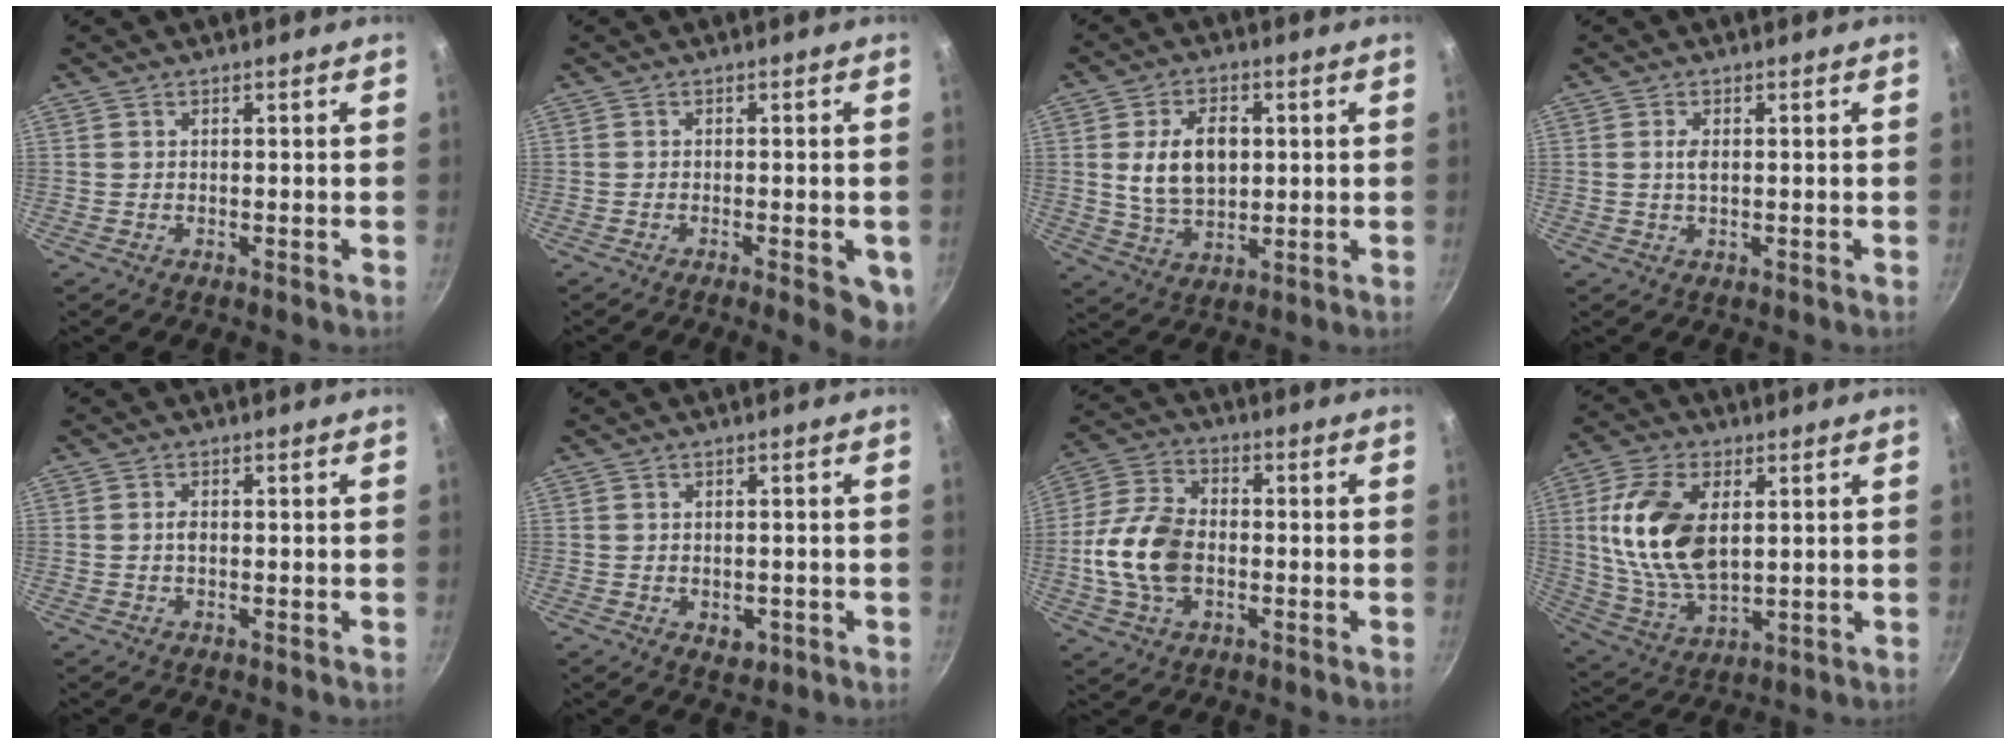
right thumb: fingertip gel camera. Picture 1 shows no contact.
{"total": 6.2, "force": [-2.4, 1.8, 5.4], "torque": [-0.055, 0.008, -0.030]}
{"total": 11.2, "force": [1.6, 7.2, 8.4], "torque": [-0.127, -0.005, 0.031]}
{"total": 1.9, "force": [0.2, 0.8, 1.6], "torque": [-0.032, 0.001, 0.004]}
{"total": 1.3, "force": [-0.1, 0.8, 1.1], "torque": [-0.019, 0.004, -0.002]}
{"total": 3.0, "force": [-0.8, 2.2, 1.9], "torque": [-0.020, 0.004, -0.001]}
{"total": 13.2, "force": [-1.8, 8.8, 9.7], "torque": [-0.182, 0.024, -0.042]}
{"total": 16.3, "force": [3.1, 9.3, 13.1], "torque": [-0.241, -0.009, 0.066]}